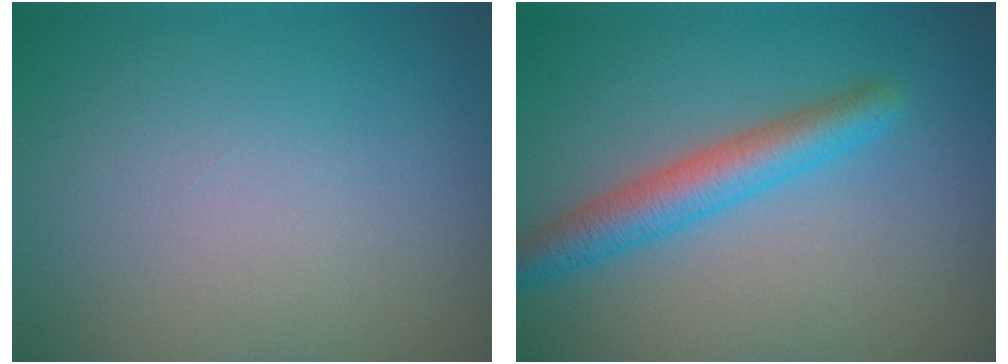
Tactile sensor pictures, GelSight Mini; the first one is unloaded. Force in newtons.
{"total": 3.7, "press": 3.7, "slide": 0.1}